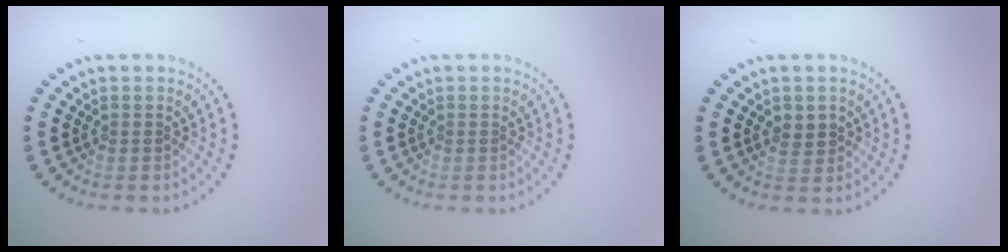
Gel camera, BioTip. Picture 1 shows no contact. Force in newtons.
{"total": 0.0}
{"total": 1.8, "press": 1.8, "slide": 0.4}